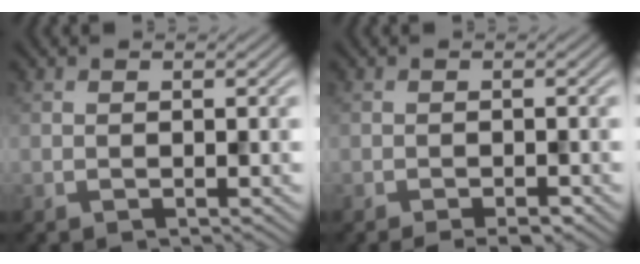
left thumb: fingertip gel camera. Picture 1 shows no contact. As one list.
[{"total": 2.0, "force": [-1.5, 0.4, 1.2], "torque": [-0.015, 0.001, -0.020]}]